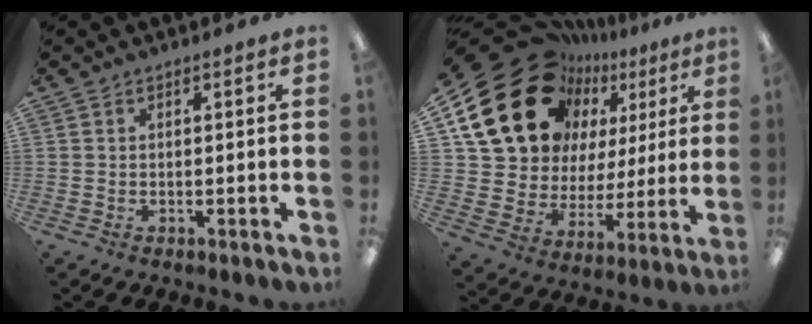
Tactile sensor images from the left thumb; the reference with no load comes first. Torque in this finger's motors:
{"motor_torque": [2.49, 2.52, 1.31, -1.46, 0.50]}